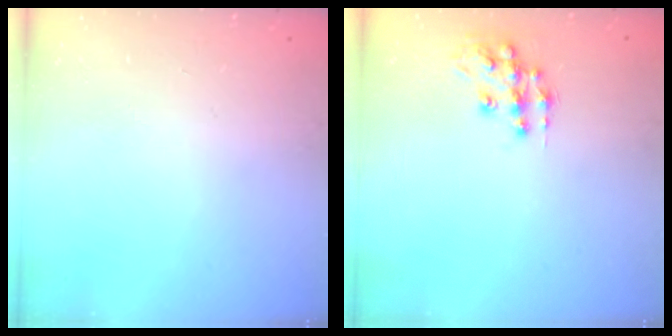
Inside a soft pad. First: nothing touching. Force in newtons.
{"total": 11.5, "press": 11.5, "slide": 0.7}